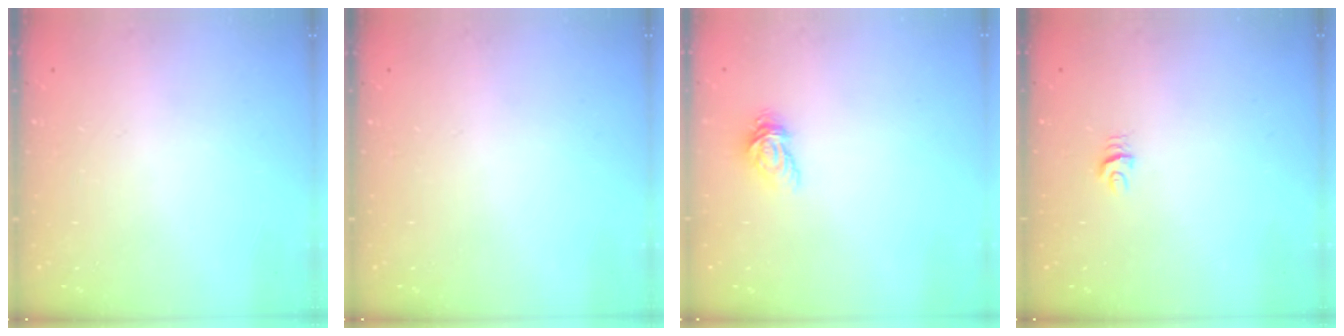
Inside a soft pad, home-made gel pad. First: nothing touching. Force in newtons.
{"total": 0.0}
{"total": 3.8, "press": 3.8, "slide": 0.4}
{"total": 4.5, "press": 4.5, "slide": 0.5}